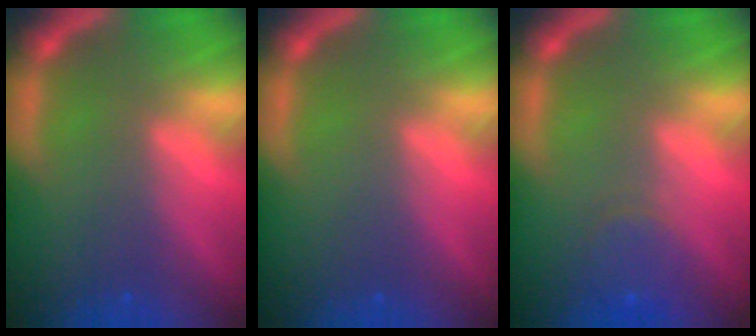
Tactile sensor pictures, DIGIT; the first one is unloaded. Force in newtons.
{"total": 0.0}
{"total": 3.0}